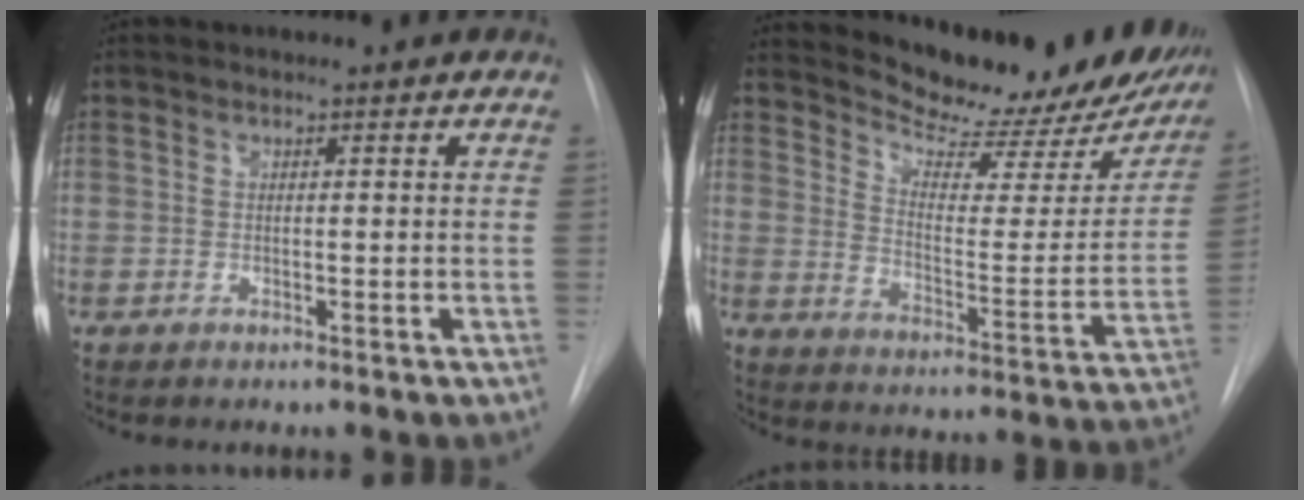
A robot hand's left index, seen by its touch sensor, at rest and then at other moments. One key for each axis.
{"total": 22.0, "fx": 19.9, "fy": 5.1, "fz": 7.9, "tx": -0.107, "ty": -0.058, "tz": 0.255}